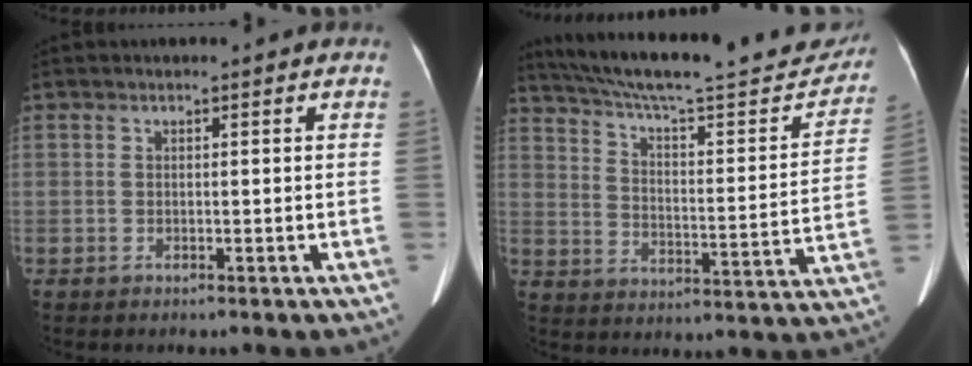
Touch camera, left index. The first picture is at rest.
{"total": 27.9, "force": [25.0, 4.2, 11.8], "torque": [-0.188, -0.034, 0.334]}